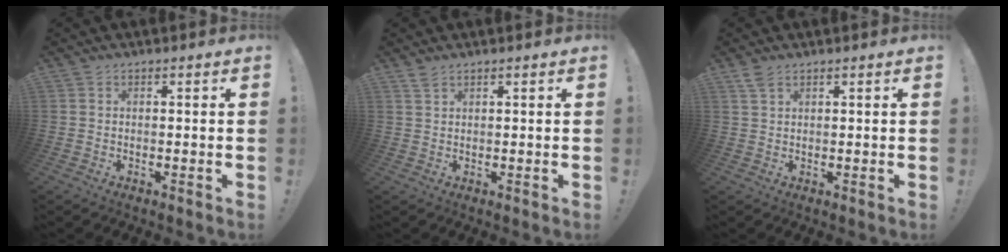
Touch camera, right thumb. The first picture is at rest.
{"total": 1.8, "force": [1.5, 0.6, 0.9], "torque": [-0.017, -0.003, 0.027]}
{"total": 2.7, "force": [1.9, 1.1, 1.6], "torque": [-0.030, -0.004, 0.035]}